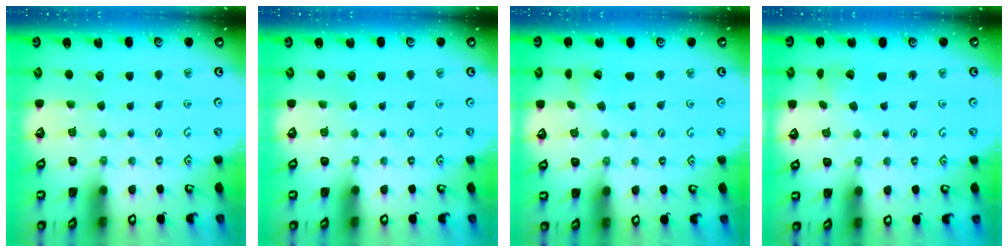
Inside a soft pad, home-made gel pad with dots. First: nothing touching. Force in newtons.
{"total": 0.0}
{"total": 2.4, "press": 2.4, "slide": 0.1}
{"total": 2.1, "press": 2.1, "slide": 0.3}